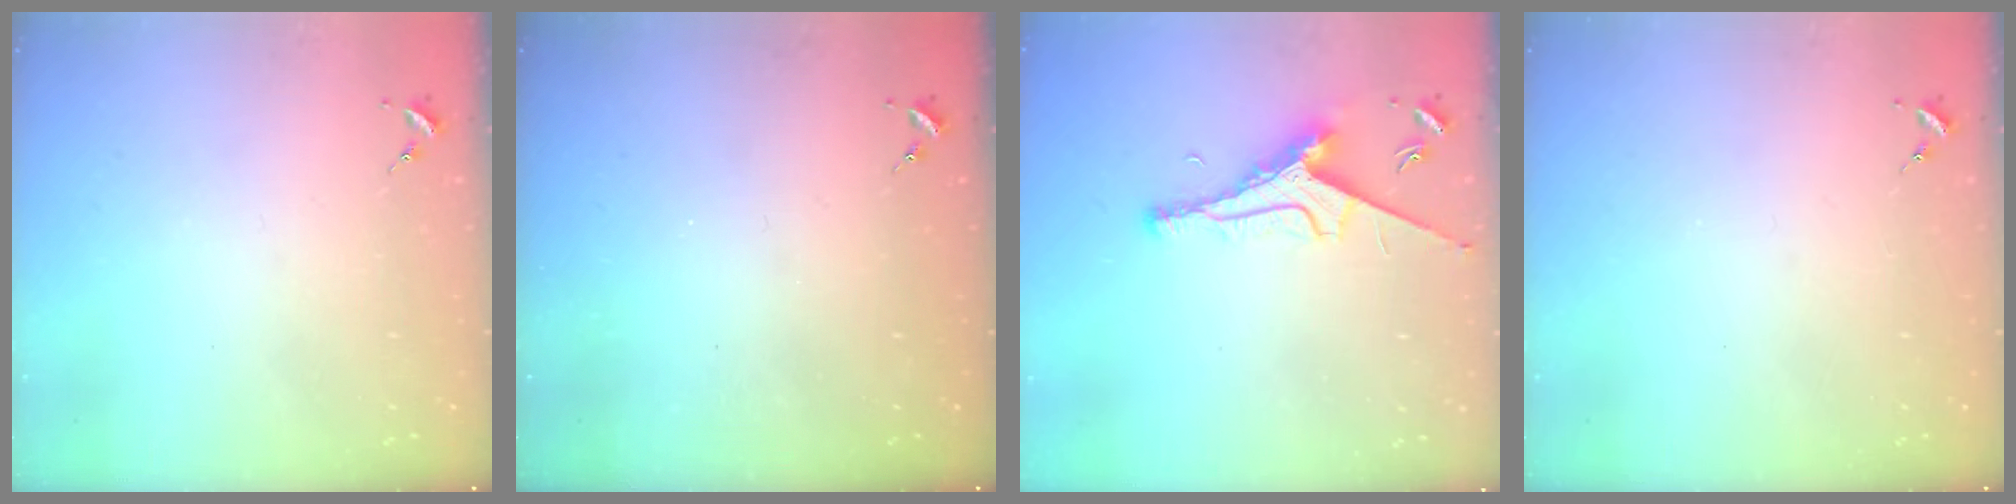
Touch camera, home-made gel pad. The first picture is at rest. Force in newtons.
{"total": 0.0}
{"total": 8.3, "press": 8.2, "slide": 1.0}
{"total": 0.0}